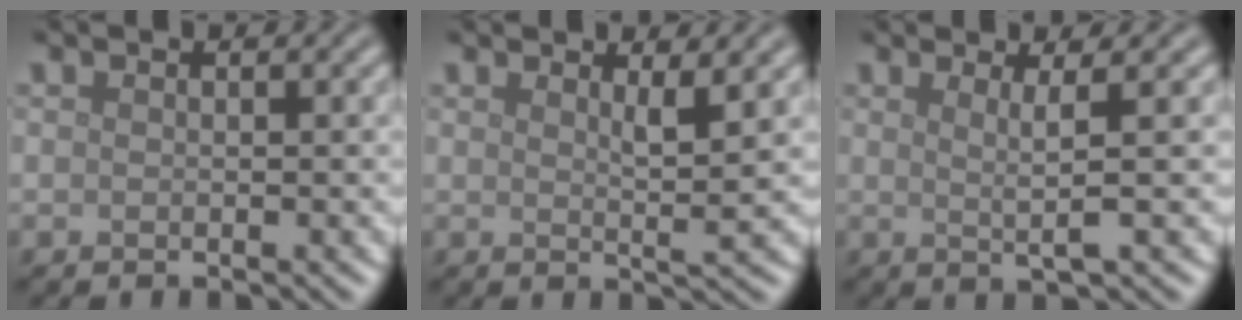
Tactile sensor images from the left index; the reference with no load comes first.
{"total": 2.2, "force": [1.2, 0.4, 1.8], "torque": [-0.023, -0.006, 0.015]}
{"total": 2.4, "force": [0.6, 0.4, 2.3], "torque": [-0.046, -0.003, 0.008]}